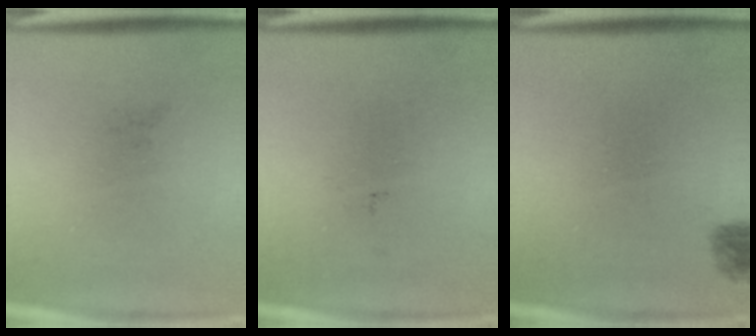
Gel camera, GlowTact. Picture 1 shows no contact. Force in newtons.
{"total": 0.0}
{"total": 1.4}